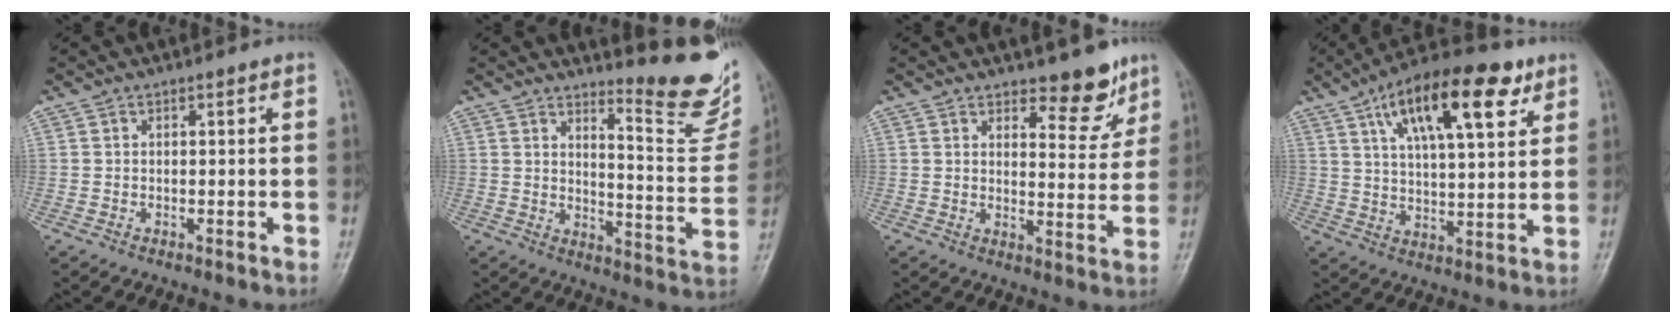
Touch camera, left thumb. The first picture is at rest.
{"total": 13.5, "force": [12.0, 1.8, 6.0], "torque": [-0.053, -0.143, 0.148]}
{"total": 7.2, "force": [5.6, 2.9, 3.6], "torque": [-0.017, -0.043, 0.079]}
{"total": 18.0, "force": [9.0, 6.7, 14.0], "torque": [-0.201, -0.016, 0.146]}